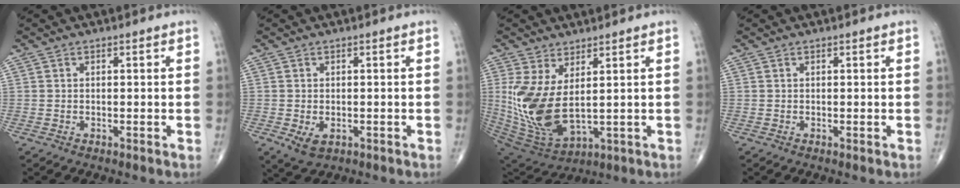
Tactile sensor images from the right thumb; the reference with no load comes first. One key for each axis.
{"total": 3.5, "fx": -1.2, "fy": 2.1, "fz": 2.5, "tx": -0.044, "ty": -0.003, "tz": -0.013}
{"total": 14.2, "fx": 2.1, "fy": 6.8, "fz": 12.3, "tx": -0.263, "ty": -0.029, "tz": 0.065}
{"total": 0.0}